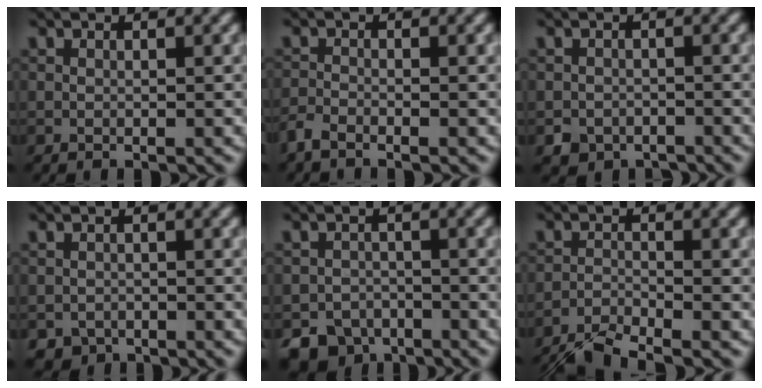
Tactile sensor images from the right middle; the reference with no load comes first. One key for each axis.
{"total": 1.7, "fx": -1.5, "fy": 0.3, "fz": 0.6, "tx": -0.017, "ty": -0.001, "tz": -0.038}
{"total": 2.5, "fx": -1.6, "fy": 1.8, "fz": 0.5, "tx": -0.004, "ty": -0.006, "tz": -0.031}
{"total": 1.5, "fx": -1.0, "fy": 1.2, "fz": 0.1, "tx": 0.006, "ty": -0.003, "tz": -0.022}
{"total": 5.6, "fx": -4.2, "fy": 3.6, "fz": 1.0, "tx": 0.004, "ty": -0.007, "tz": -0.067}
{"total": 4.4, "fx": -3.9, "fy": 0.5, "fz": 1.9, "tx": -0.037, "ty": -0.004, "tz": -0.080}